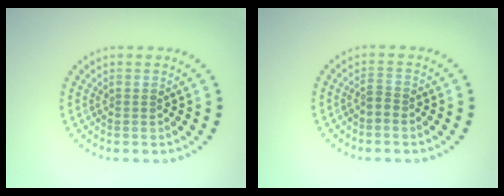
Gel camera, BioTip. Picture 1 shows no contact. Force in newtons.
{"total": 1.2, "press": 0.8, "slide": 0.9}